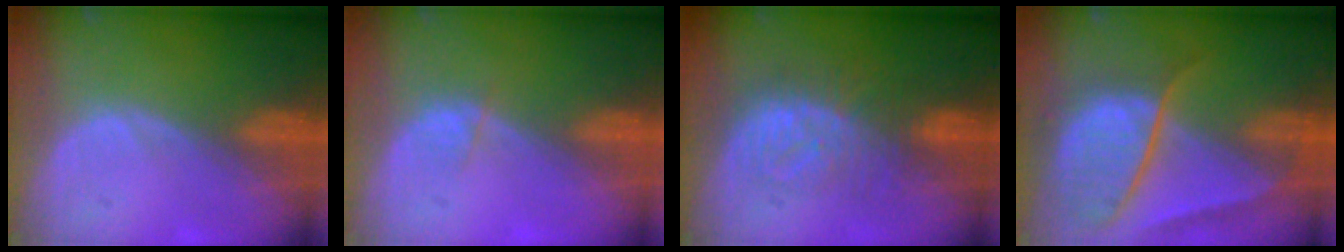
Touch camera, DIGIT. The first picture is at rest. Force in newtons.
{"total": 1.1, "press": 1.0, "slide": 0.4}
{"total": 8.2, "press": 7.9, "slide": 2.1}
{"total": 10.6, "press": 8.9, "slide": 5.7}